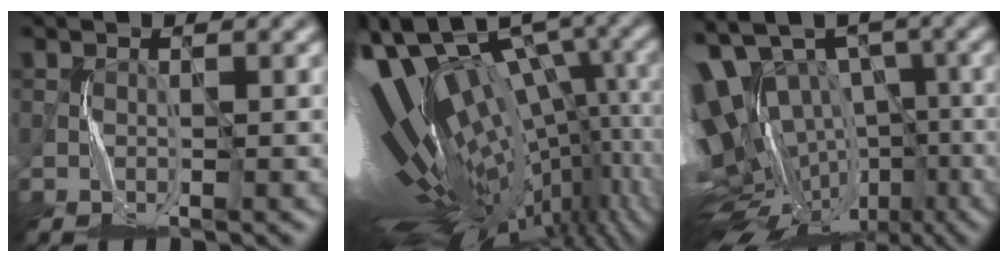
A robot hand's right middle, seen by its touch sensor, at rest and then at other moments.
{"total": 17.8, "force": [-1.1, 9.7, 14.9], "torque": [-0.244, -0.021, 0.022]}
{"total": 17.0, "force": [-4.2, 11.3, 12.0], "torque": [-0.201, 0.024, -0.035]}